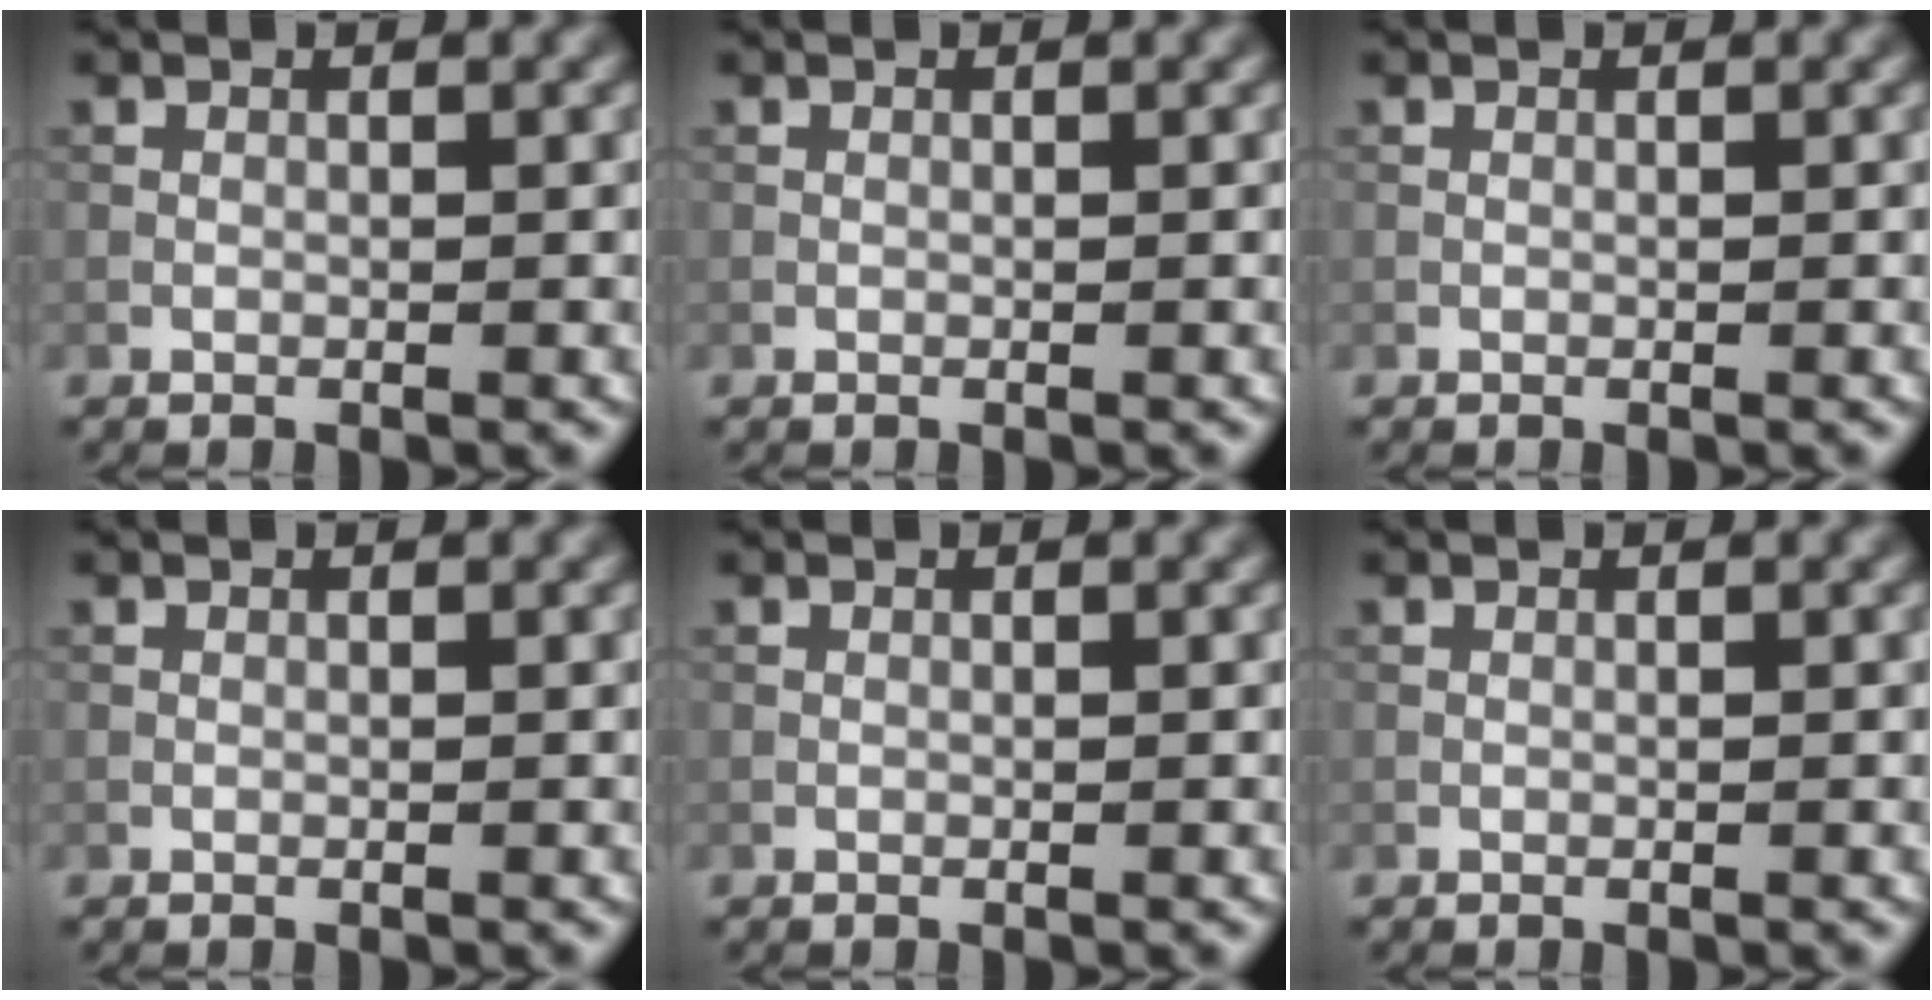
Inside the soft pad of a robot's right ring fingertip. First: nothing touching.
{"total": 0.0}
{"total": 0.0}
{"total": 0.0}
{"total": 0.0}
{"total": 0.0}